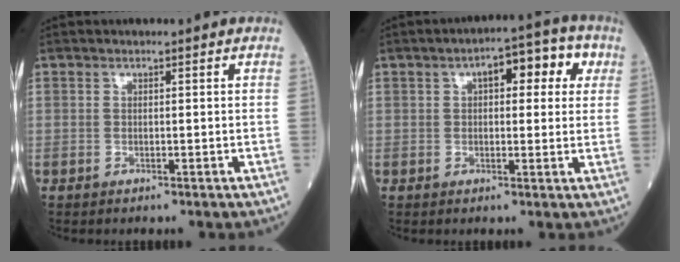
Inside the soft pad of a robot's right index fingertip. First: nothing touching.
{"total": 7.9, "force": [2.7, 3.3, 6.6], "torque": [-0.079, 0.033, 0.028]}